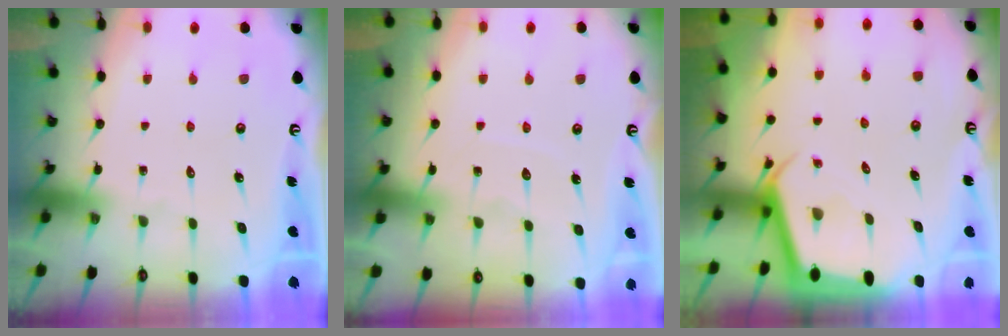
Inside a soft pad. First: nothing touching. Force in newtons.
{"total": 5.6, "press": 5.6, "slide": 0.6}
{"total": 2.7, "press": 2.7, "slide": 0.2}